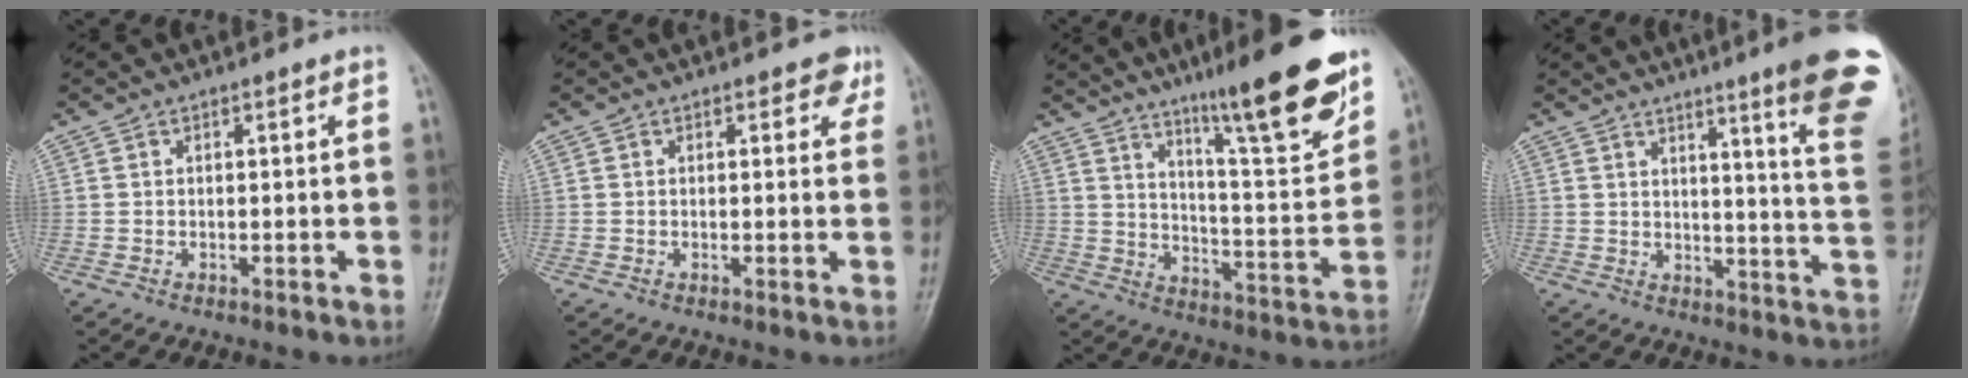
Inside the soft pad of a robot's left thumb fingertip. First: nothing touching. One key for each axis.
{"total": 2.8, "fx": 1.7, "fy": 1.7, "fz": 1.5, "tx": 0.011, "ty": -0.004, "tz": 0.013}
{"total": 18.7, "fx": 12.5, "fy": 2.6, "fz": 13.6, "tx": -0.171, "ty": -0.076, "tz": 0.196}
{"total": 17.9, "fx": 11.1, "fy": 1.1, "fz": 14.0, "tx": -0.150, "ty": -0.068, "tz": 0.129}